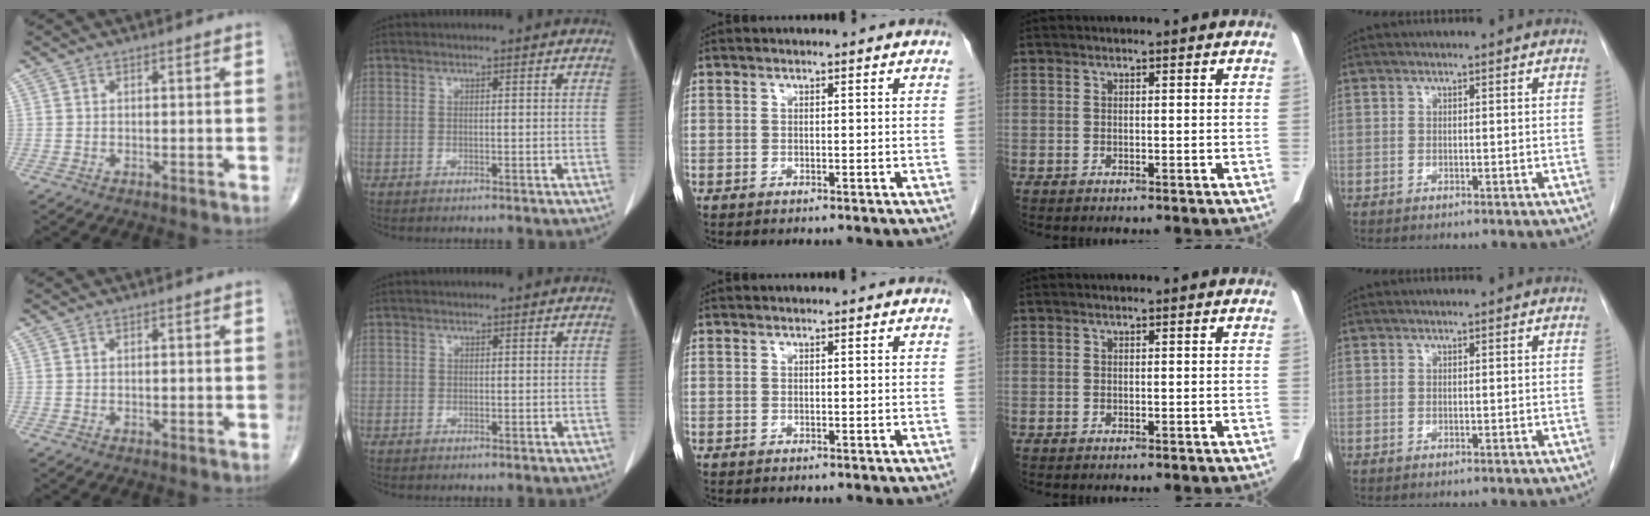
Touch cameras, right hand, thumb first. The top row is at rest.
{"thumb": {"total": 0.5, "force": [0.0, 0.2, 0.5], "torque": [-0.010, 0.000, 0.001]}, "index": {"total": 1.2, "force": [-0.2, 1.1, 0.5], "torque": [0.001, 0.009, 0.003]}}